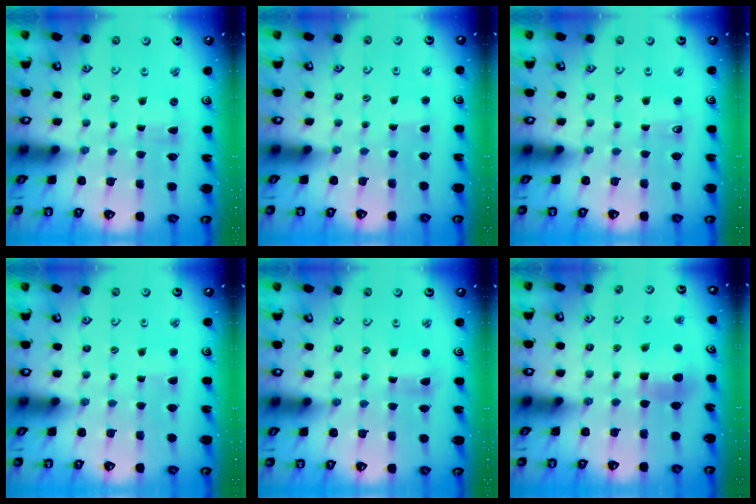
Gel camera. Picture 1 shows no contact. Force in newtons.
{"total": 1.3, "press": 1.2, "slide": 0.1}
{"total": 2.0, "press": 2.0, "slide": 0.3}
{"total": 1.8, "press": 1.8, "slide": 0.2}
{"total": 2.1, "press": 2.1, "slide": 0.3}
{"total": 6.0, "press": 5.9, "slide": 0.6}